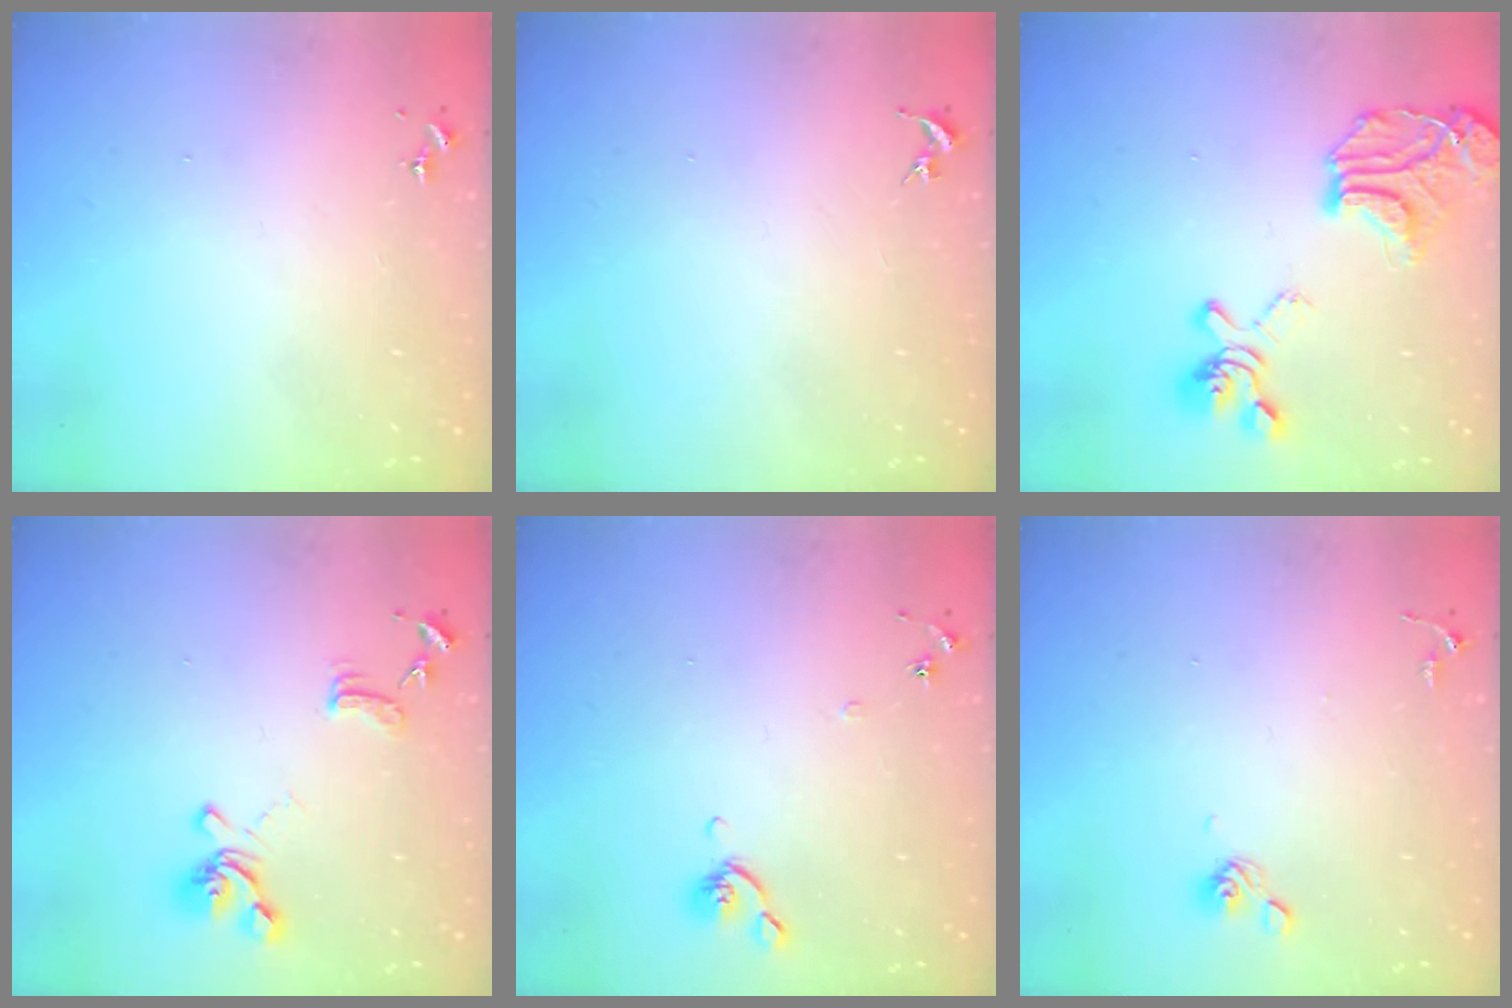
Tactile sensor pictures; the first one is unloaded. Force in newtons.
{"total": 0.0}
{"total": 20.9, "press": 20.8, "slide": 2.0}
{"total": 13.1, "press": 13.0, "slide": 1.2}
{"total": 6.2, "press": 6.2, "slide": 0.8}
{"total": 6.3, "press": 6.0, "slide": 2.1}